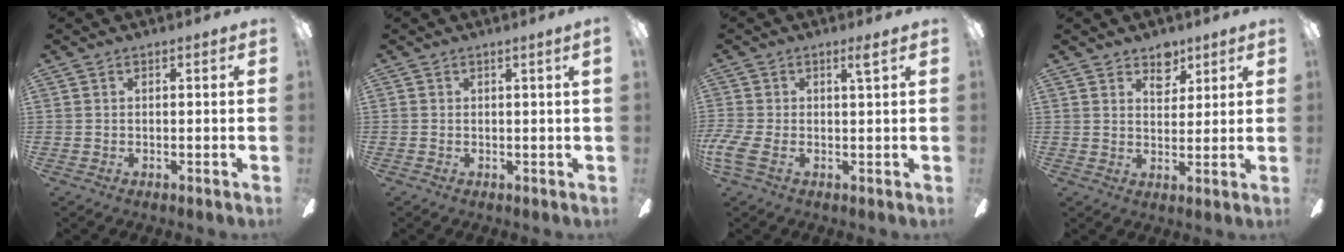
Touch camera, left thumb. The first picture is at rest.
{"total": 0.8, "force": [0.3, -0.4, 0.6], "torque": [-0.003, -0.008, 0.003]}
{"total": 5.1, "force": [0.5, 1.1, 4.9], "torque": [-0.096, -0.011, 0.005]}
{"total": 5.9, "force": [4.2, 3.6, 2.1], "torque": [-0.013, -0.017, 0.071]}